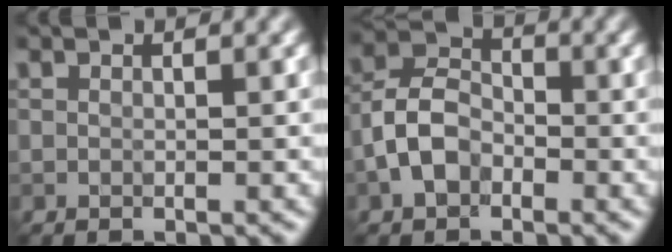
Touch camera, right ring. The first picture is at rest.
{"total": 4.3, "force": [-1.8, 3.0, 2.6], "torque": [-0.052, 0.010, -0.043]}